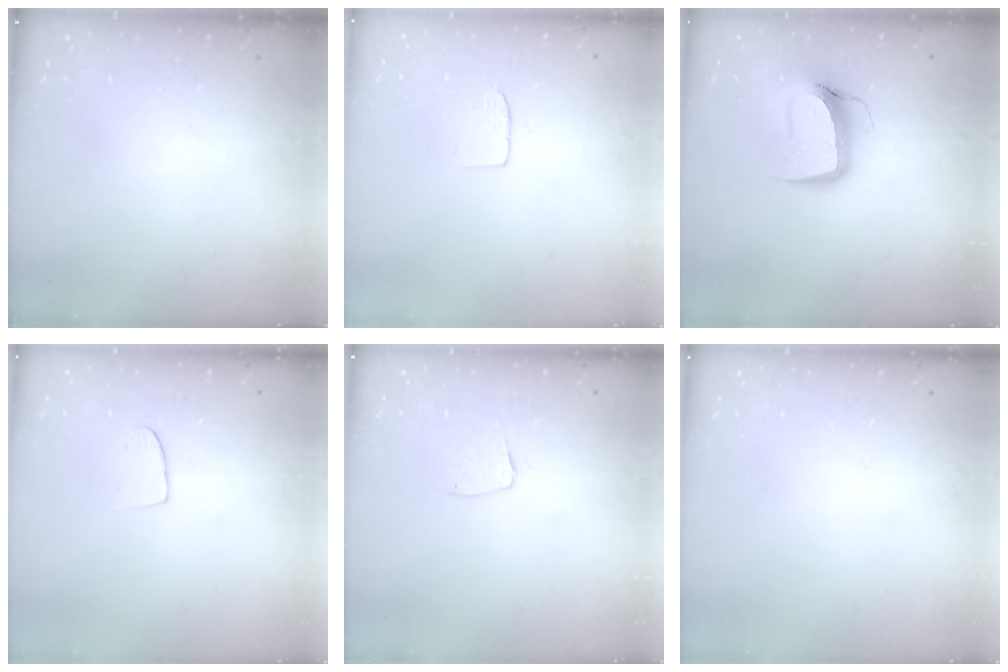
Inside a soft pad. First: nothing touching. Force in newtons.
{"total": 3.7, "press": 3.7, "slide": 0.2}
{"total": 11.6, "press": 11.5, "slide": 1.3}
{"total": 6.3, "press": 6.2, "slide": 0.6}
{"total": 3.7, "press": 3.7, "slide": 0.2}
{"total": 0.0}